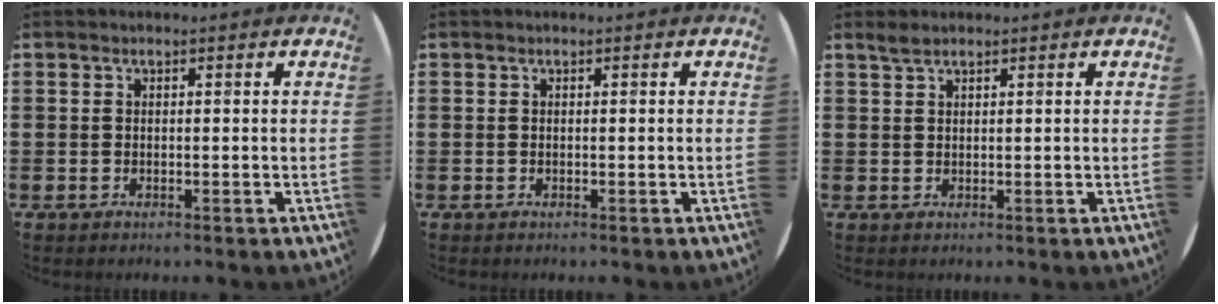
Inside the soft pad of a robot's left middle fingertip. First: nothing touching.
{"total": 0.0}
{"total": 1.2, "force": [1.1, 0.2, 0.4], "torque": [-0.010, 0.002, 0.021]}